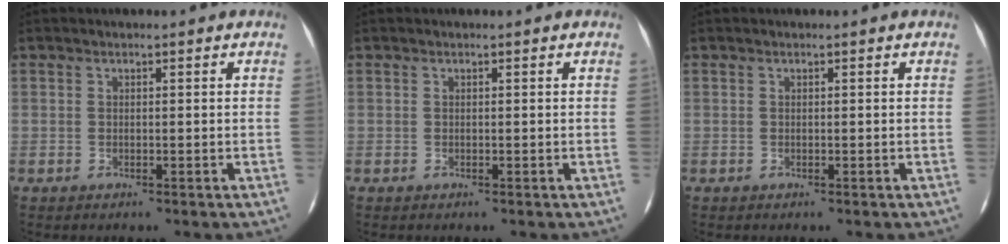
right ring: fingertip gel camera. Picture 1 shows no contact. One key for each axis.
{"total": 0.0}
{"total": 0.0}